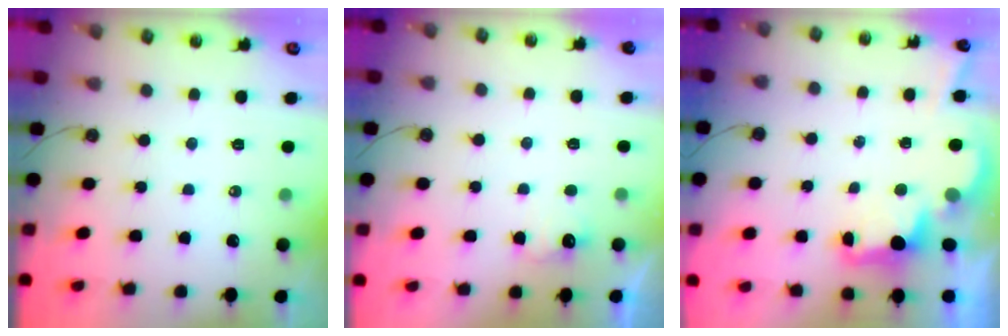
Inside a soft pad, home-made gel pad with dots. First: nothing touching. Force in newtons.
{"total": 5.2, "press": 5.2, "slide": 0.8}
{"total": 2.5, "press": 2.3, "slide": 0.8}